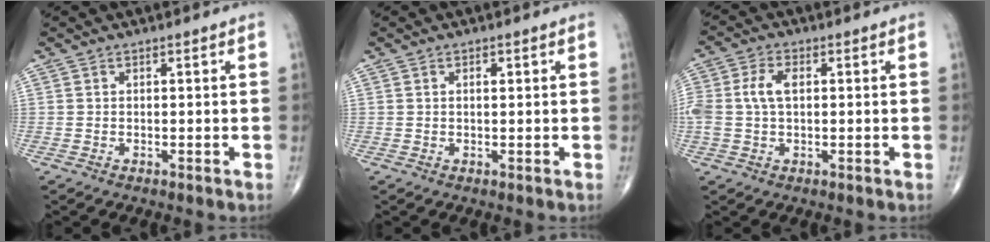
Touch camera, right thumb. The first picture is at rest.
{"total": 1.1, "force": [0.4, 0.5, 0.9], "torque": [-0.014, 0.001, 0.005]}
{"total": 6.0, "force": [0.7, 3.5, 4.8], "torque": [-0.123, 0.016, 0.014]}